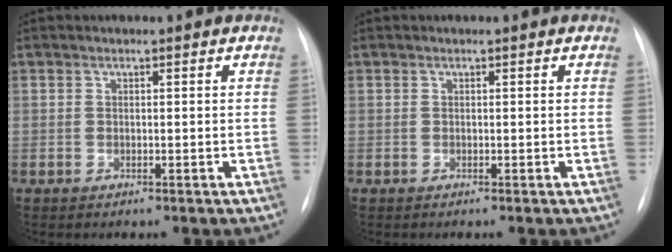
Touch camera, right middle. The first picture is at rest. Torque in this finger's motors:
{"motor_torque": [0.00, 0.00, 0.00, 0.00]}